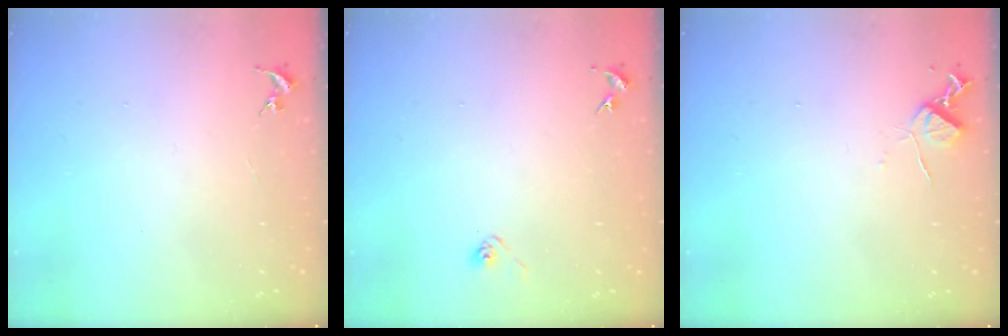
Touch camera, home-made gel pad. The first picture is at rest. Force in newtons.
{"total": 3.4, "press": 3.2, "slide": 1.2}
{"total": 6.3, "press": 6.3, "slide": 0.9}